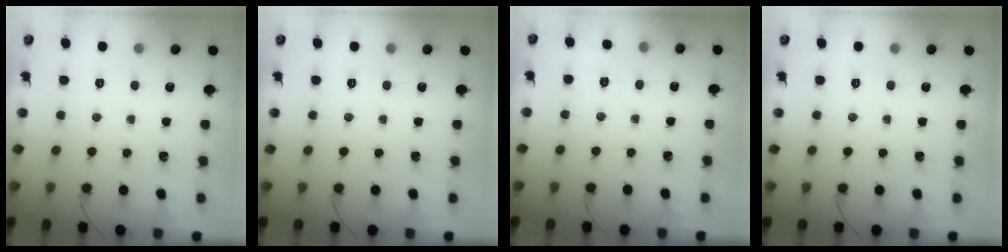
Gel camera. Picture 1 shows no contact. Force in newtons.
{"total": 0.0}
{"total": 3.2, "press": 2.7, "slide": 1.8}
{"total": 0.0}